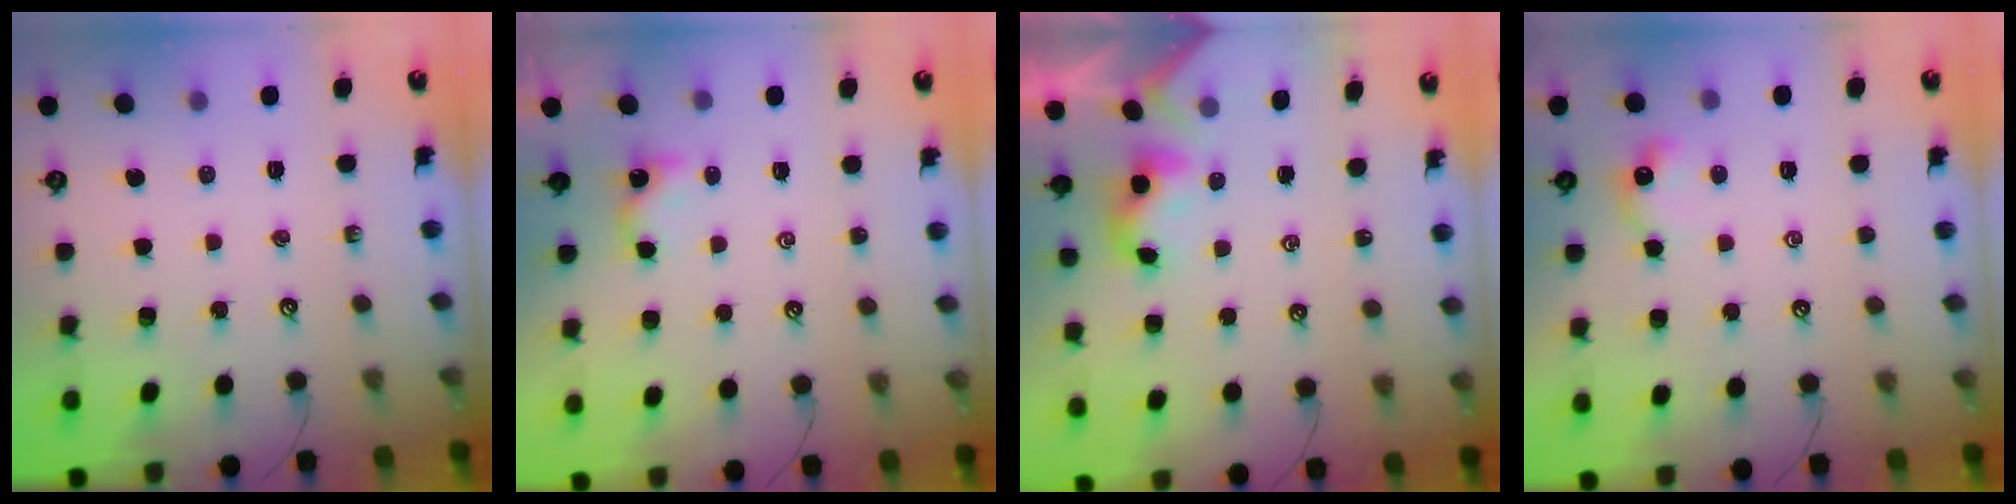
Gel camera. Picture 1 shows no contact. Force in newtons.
{"total": 0.0}
{"total": 2.5, "press": 2.5, "slide": 0.1}
{"total": 2.6, "press": 2.5, "slide": 0.5}